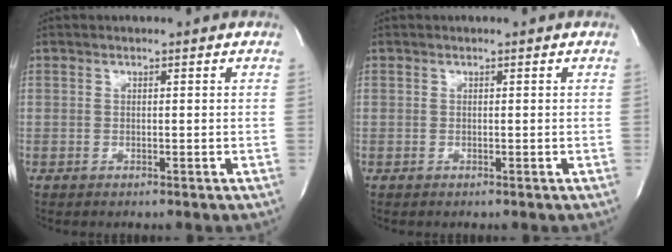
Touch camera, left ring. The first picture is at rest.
{"total": 0.0}